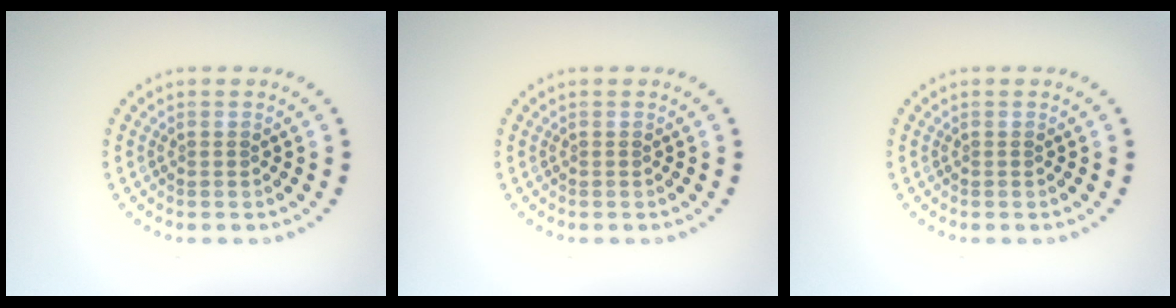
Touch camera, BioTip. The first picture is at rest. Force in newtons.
{"total": 0.0}
{"total": 0.0}